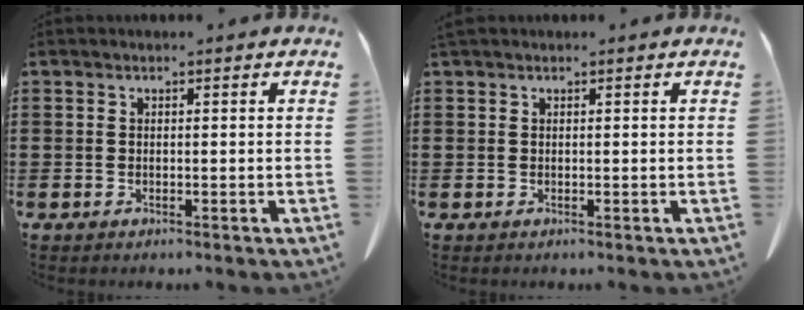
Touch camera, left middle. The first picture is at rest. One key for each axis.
{"total": 0.0}